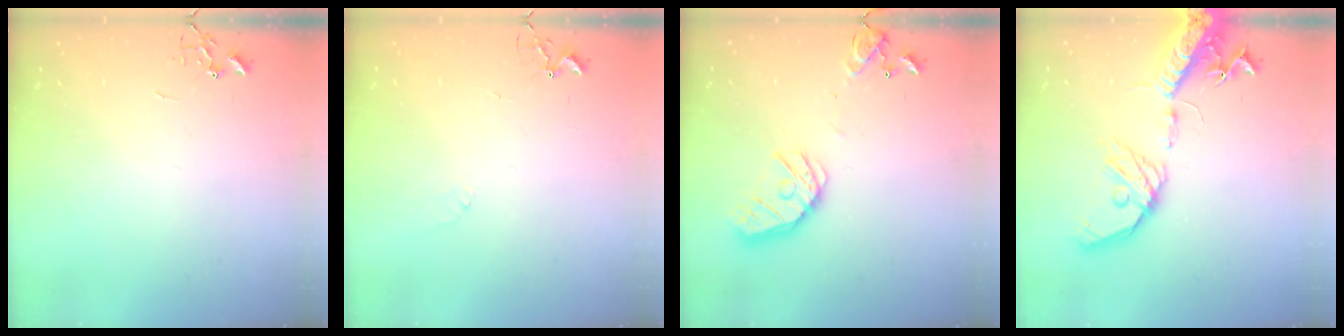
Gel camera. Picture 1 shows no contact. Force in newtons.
{"total": 5.5, "press": 5.5, "slide": 0.8}
{"total": 15.8, "press": 15.5, "slide": 2.5}
{"total": 20.1, "press": 19.7, "slide": 3.7}